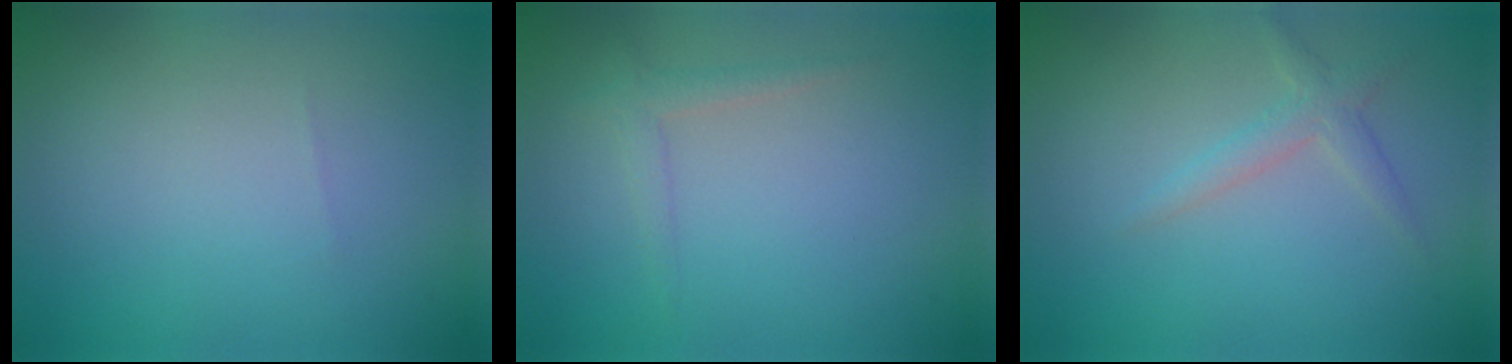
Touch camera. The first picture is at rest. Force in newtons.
{"total": 1.4, "press": 1.4, "slide": 0.1}
{"total": 1.8, "press": 1.8, "slide": 0.1}